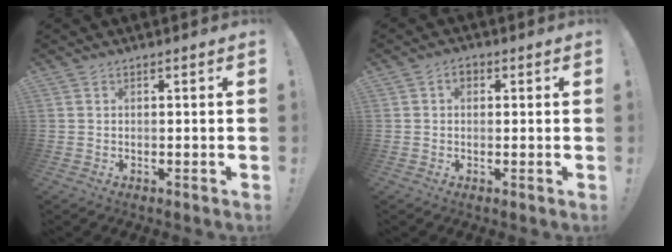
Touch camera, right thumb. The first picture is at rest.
{"total": 2.6, "force": [0.4, 1.8, 1.8], "torque": [-0.027, 0.006, 0.007]}